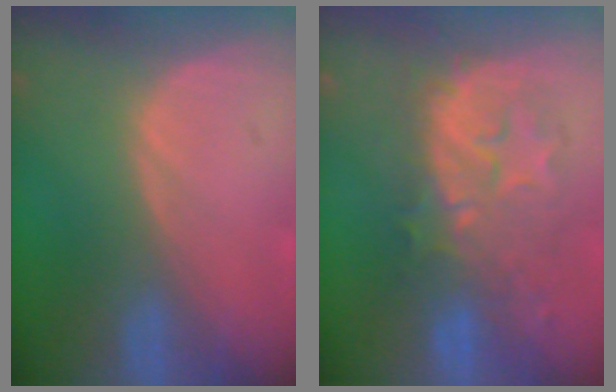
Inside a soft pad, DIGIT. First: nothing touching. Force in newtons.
{"total": 9.4, "press": 9.2, "slide": 1.7}